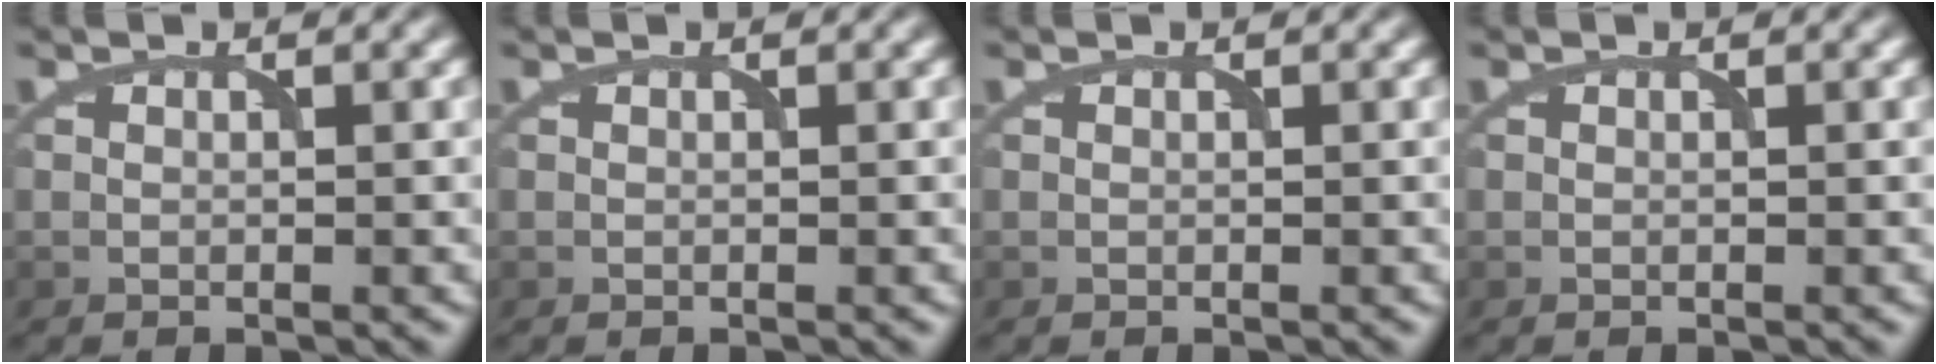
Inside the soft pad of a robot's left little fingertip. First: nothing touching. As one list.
[{"total": 0.0}, {"total": 0.0}, {"total": 0.0}]